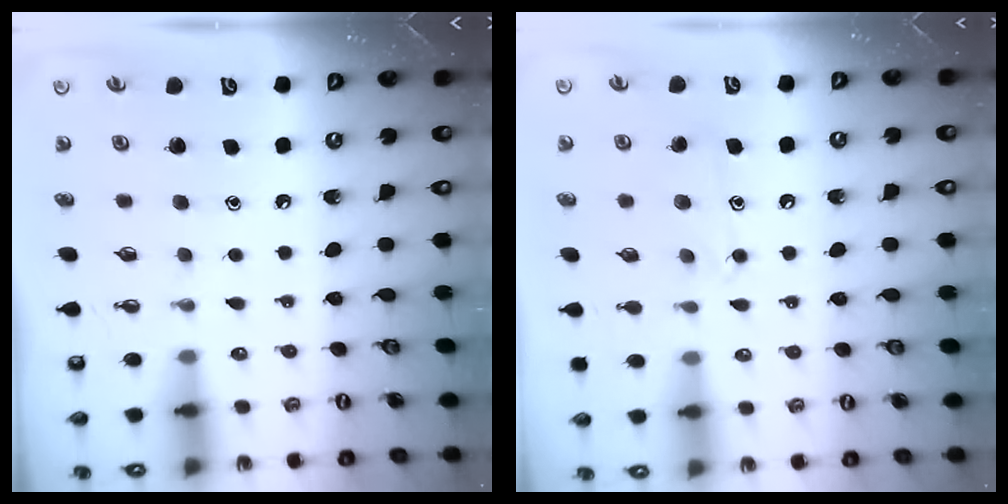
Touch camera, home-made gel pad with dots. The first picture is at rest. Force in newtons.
{"total": 10.3, "press": 10.3, "slide": 0.7}